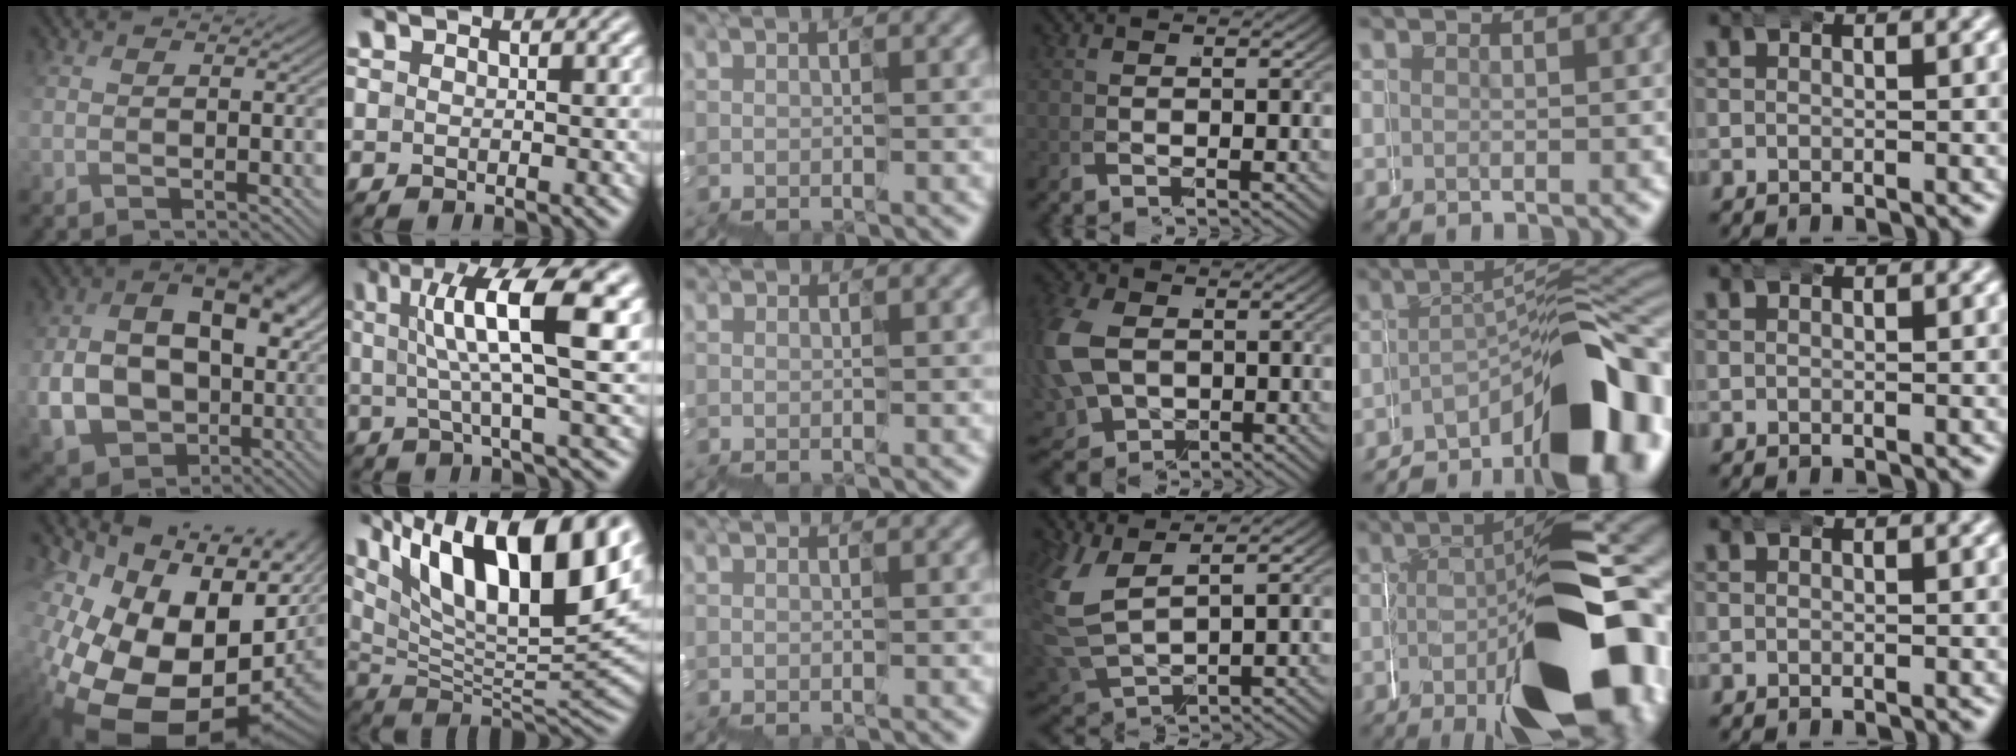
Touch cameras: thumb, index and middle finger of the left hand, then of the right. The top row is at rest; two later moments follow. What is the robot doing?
{"motion": "wrap", "object": "belt"}